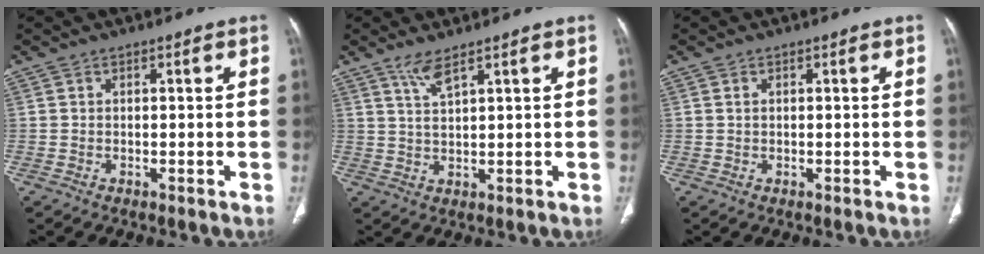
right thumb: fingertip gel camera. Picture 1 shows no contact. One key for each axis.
{"total": 3.7, "fx": 2.6, "fy": 0.4, "fz": 2.5, "tx": -0.053, "ty": -0.013, "tz": 0.059}
{"total": 0.6, "fx": 0.2, "fy": 0.5, "fz": 0.4, "tx": -0.009, "ty": 0.001, "tz": 0.005}